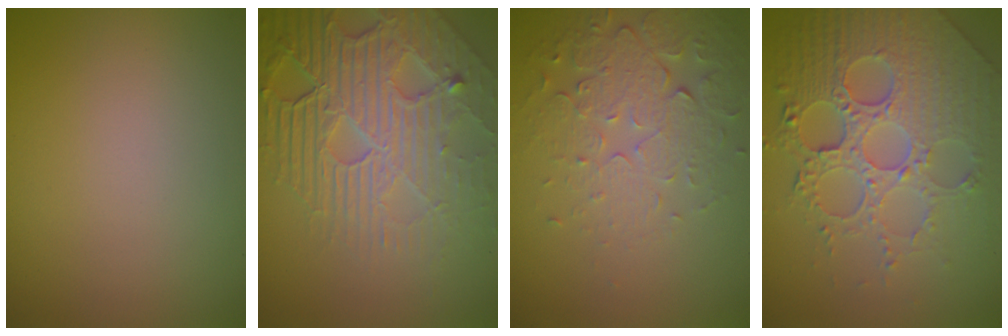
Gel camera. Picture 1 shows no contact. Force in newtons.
{"total": 8.7, "press": 5.9, "slide": 6.4}
{"total": 5.4, "press": 3.7, "slide": 3.9}
{"total": 8.2, "press": 6.0, "slide": 5.5}